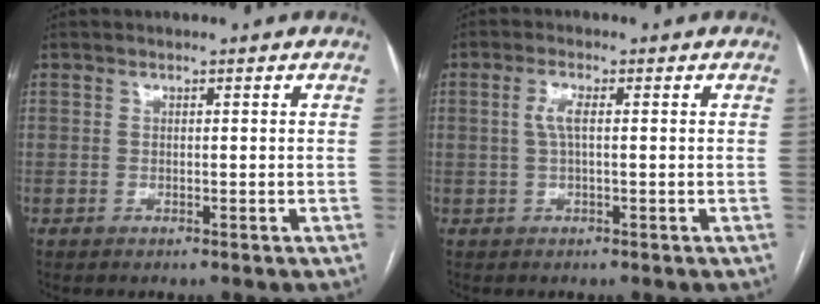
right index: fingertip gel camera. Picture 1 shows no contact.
{"total": 2.7, "force": [0.4, 0.6, 2.6], "torque": [-0.057, 0.004, 0.008]}